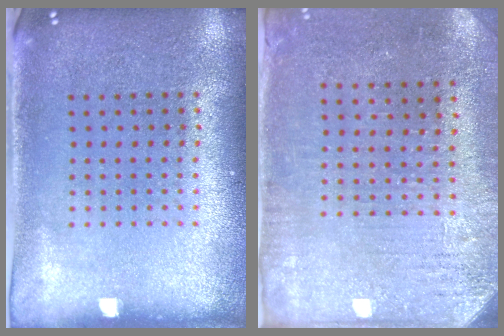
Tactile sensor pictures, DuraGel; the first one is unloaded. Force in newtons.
{"total": 3.1, "press": 2.6, "slide": 1.6}